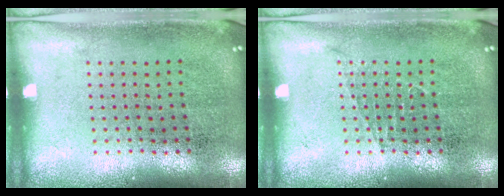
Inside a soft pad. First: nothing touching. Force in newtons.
{"total": 0.5, "press": 0.5, "slide": 0.1}